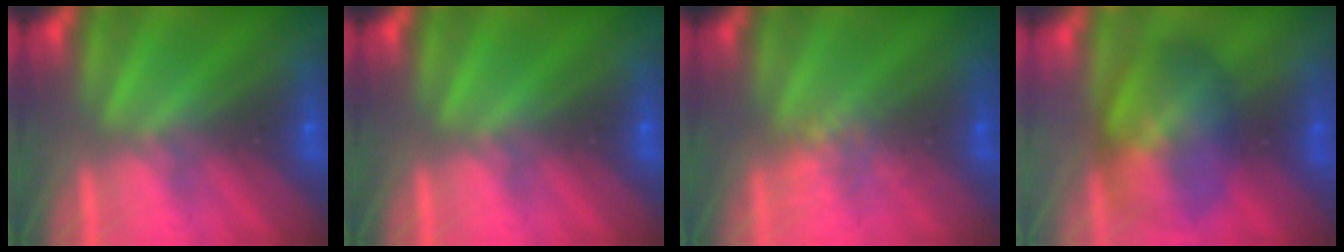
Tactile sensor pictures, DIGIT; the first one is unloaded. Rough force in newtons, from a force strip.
{"total": 0.0}
{"total": 2.2}
{"total": 5.9}